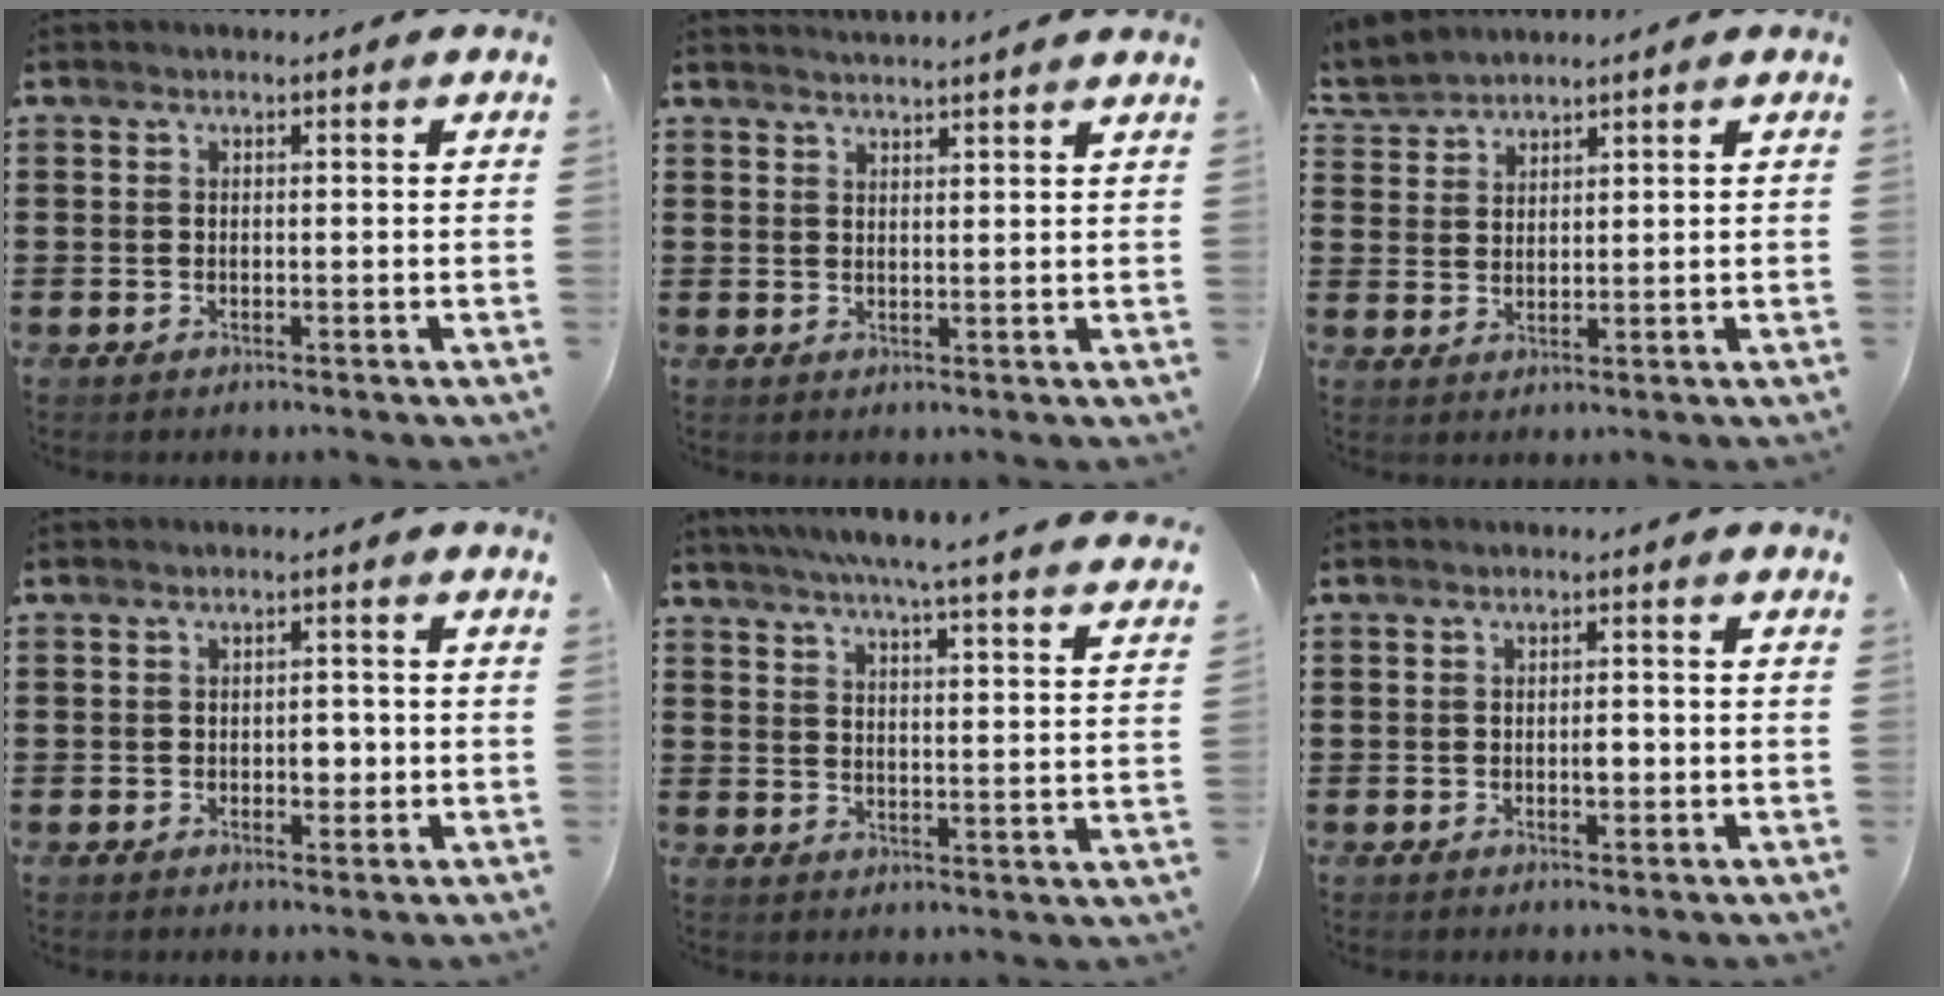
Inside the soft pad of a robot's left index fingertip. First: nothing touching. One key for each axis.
{"total": 2.2, "fx": 2.2, "fy": -0.5, "fz": 0.1, "tx": -0.007, "ty": -0.009, "tz": 0.042}
{"total": 2.8, "fx": 2.7, "fy": 0.6, "fz": -0.4, "tx": -0.005, "ty": -0.006, "tz": 0.052}
{"total": 3.0, "fx": -0.4, "fy": 1.8, "fz": 2.4, "tx": -0.038, "ty": -0.001, "tz": -0.010}
{"total": 5.7, "fx": 5.1, "fy": -1.1, "fz": 2.1, "tx": -0.063, "ty": -0.043, "tz": 0.084}
{"total": 2.0, "fx": -0.2, "fy": 0.8, "fz": 1.8, "tx": -0.033, "ty": 0.001, "tz": -0.005}